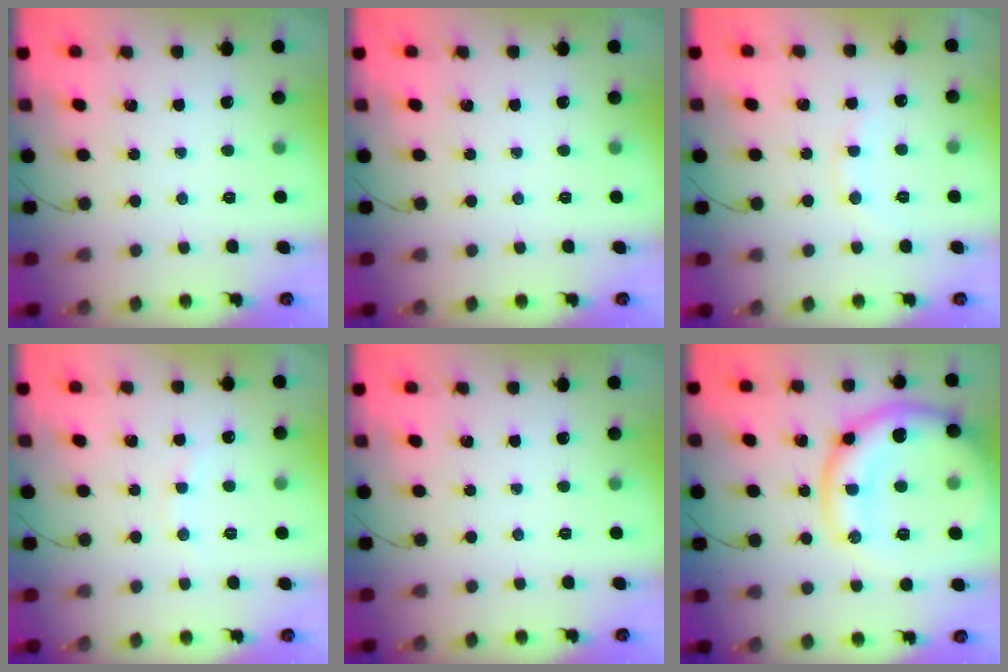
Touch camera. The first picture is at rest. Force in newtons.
{"total": 0.0}
{"total": 7.5, "press": 7.4, "slide": 1.5}
{"total": 4.1, "press": 3.9, "slide": 1.2}
{"total": 0.0}
{"total": 20.3, "press": 20.1, "slide": 2.4}